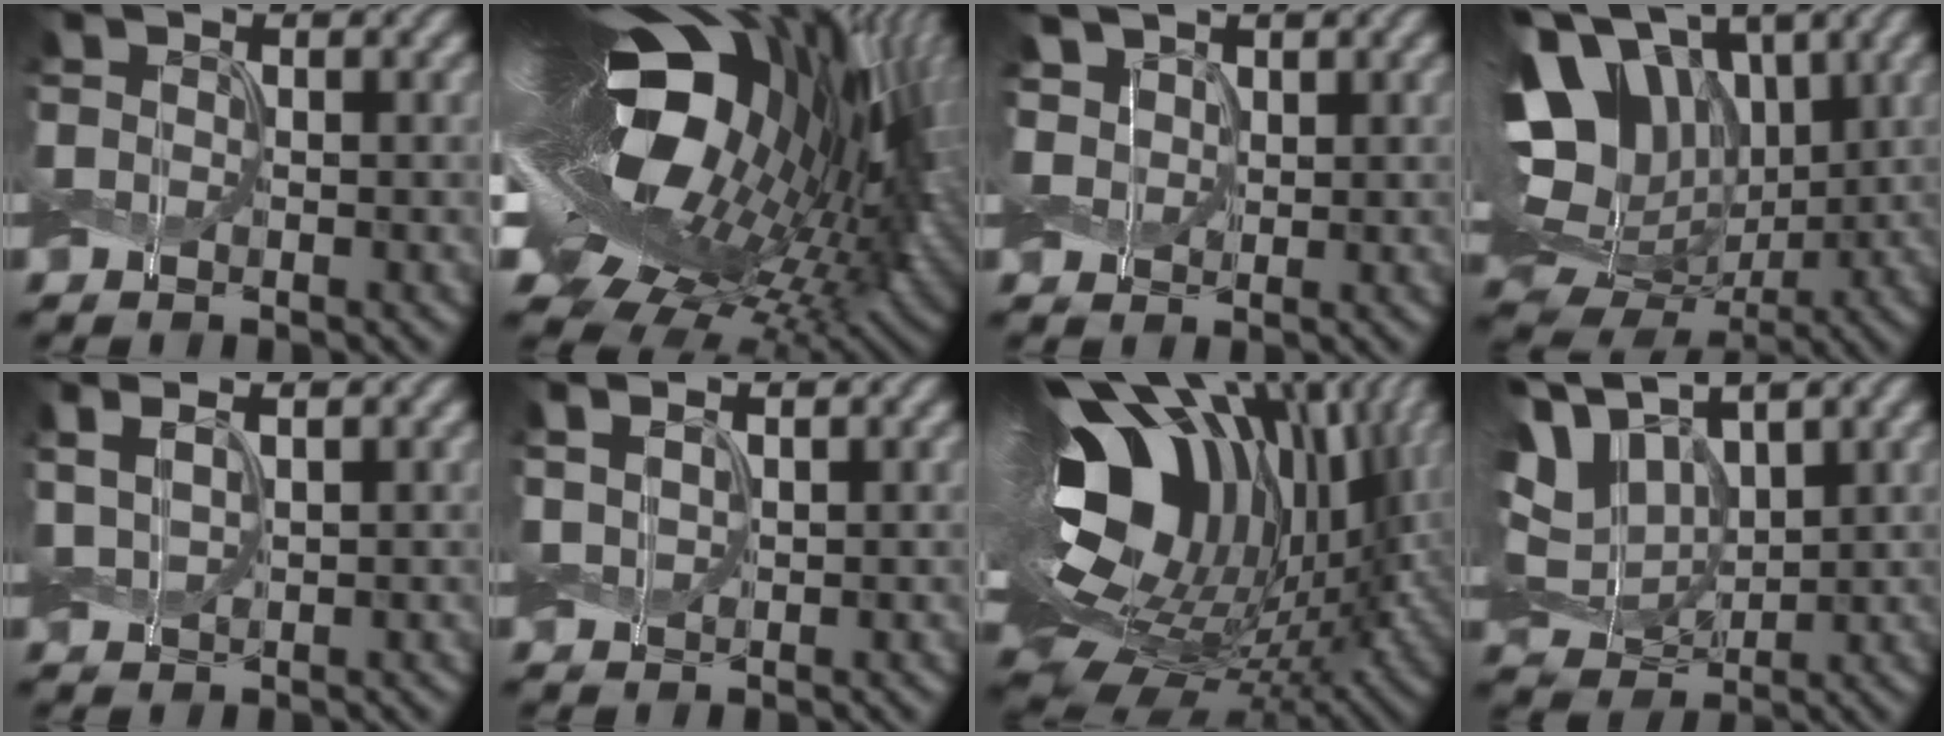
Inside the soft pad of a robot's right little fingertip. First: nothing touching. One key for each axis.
{"total": 21.7, "fx": 2.2, "fy": 11.6, "fz": 18.2, "tx": -0.315, "ty": -0.024, "tz": 0.025}
{"total": 2.7, "fx": 1.5, "fy": 1.9, "fz": 1.1, "tx": -0.034, "ty": 0.007, "tz": 0.025}
{"total": 15.9, "fx": 4.1, "fy": 11.1, "fz": 10.6, "tx": -0.212, "ty": 0.024, "tz": 0.092}
{"total": 2.7, "fx": 1.2, "fy": 1.1, "fz": 2.1, "tx": -0.054, "ty": 0.010, "tz": 0.026}
{"total": 1.6, "fx": 0.9, "fy": 0.8, "fz": 1.1, "tx": -0.027, "ty": 0.004, "tz": 0.020}
{"total": 19.9, "fx": 3.8, "fy": 12.0, "fz": 15.4, "tx": -0.266, "ty": -0.008, "tz": 0.076}
{"total": 7.7, "fx": 3.3, "fy": 4.8, "fz": 4.9, "tx": -0.126, "ty": 0.014, "tz": 0.057}